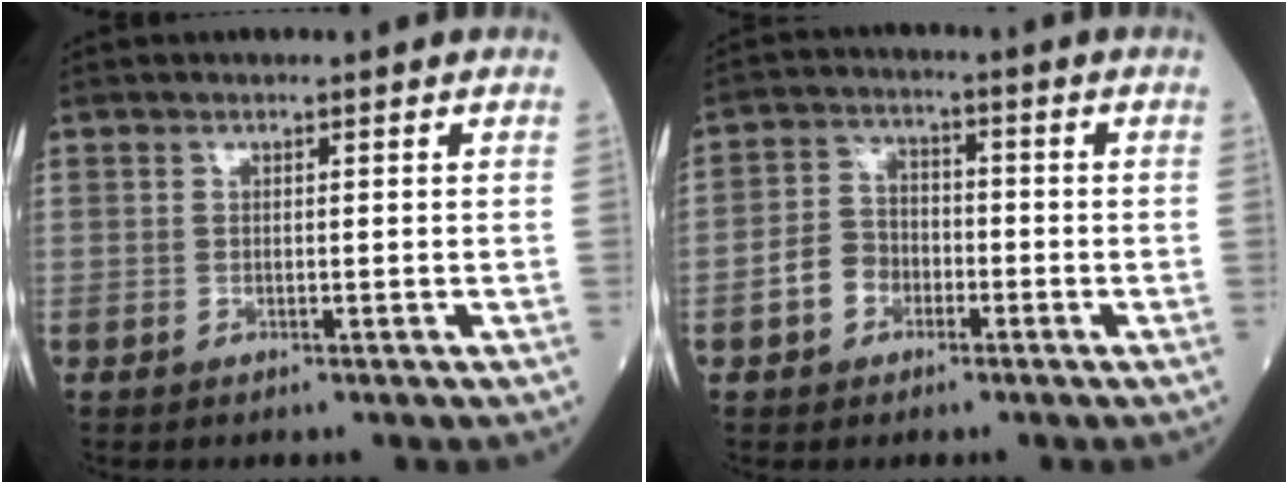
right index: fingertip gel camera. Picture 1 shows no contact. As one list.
[{"total": 5.6, "force": [-2.2, 4.5, 2.5], "torque": [-0.053, 0.019, -0.042]}]